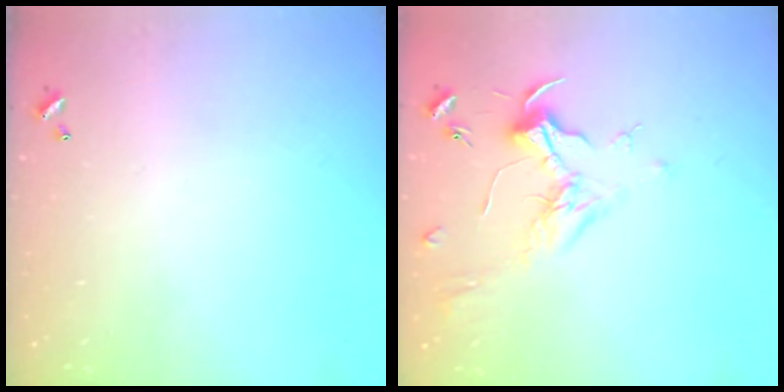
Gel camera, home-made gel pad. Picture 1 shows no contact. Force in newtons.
{"total": 1.8, "press": 1.6, "slide": 0.7}